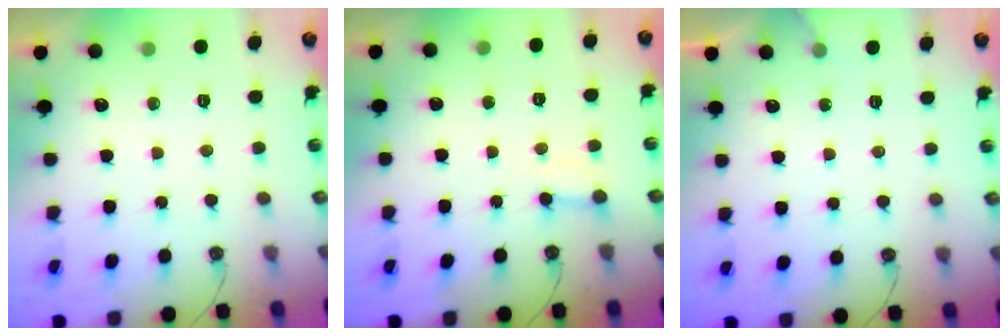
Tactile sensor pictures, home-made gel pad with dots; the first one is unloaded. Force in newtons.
{"total": 2.2, "press": 2.2, "slide": 0.5}
{"total": 3.6, "press": 3.6, "slide": 0.1}